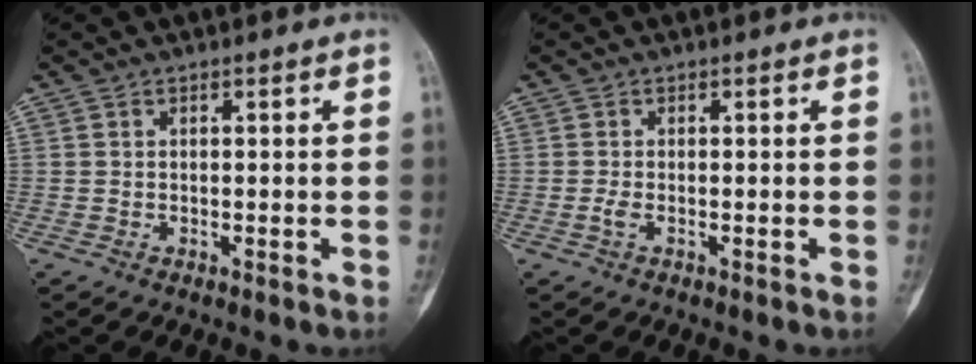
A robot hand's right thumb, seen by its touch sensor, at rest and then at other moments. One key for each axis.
{"total": 1.1, "fx": -0.4, "fy": 0.3, "fz": 0.9, "tx": -0.027, "ty": -0.003, "tz": -0.010}